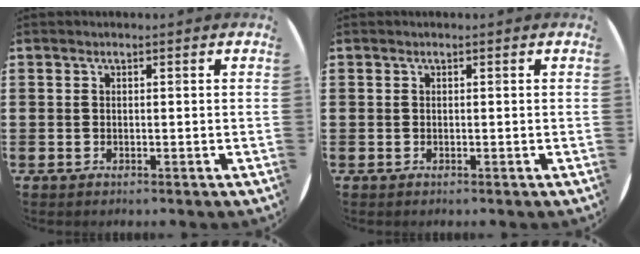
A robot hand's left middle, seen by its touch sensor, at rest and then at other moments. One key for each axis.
{"total": 0.0}